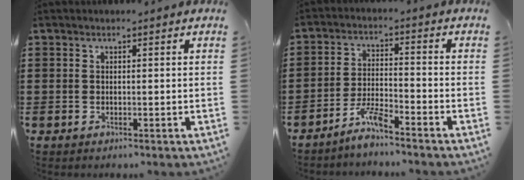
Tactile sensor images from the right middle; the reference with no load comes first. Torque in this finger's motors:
{"motor_torque": [2.14, 0.00, 0.07, 0.07]}